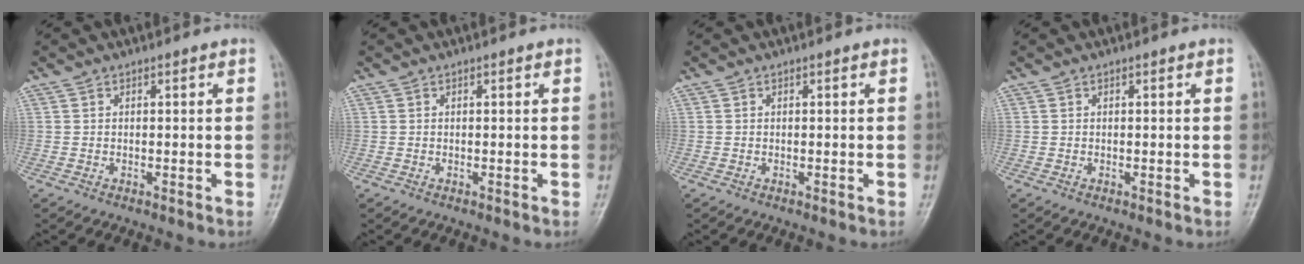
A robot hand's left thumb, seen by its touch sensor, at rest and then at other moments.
{"total": 0.0}
{"total": 0.0}
{"total": 0.0}